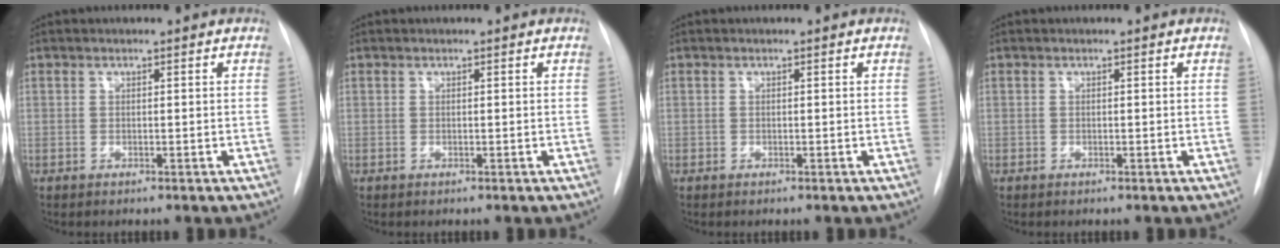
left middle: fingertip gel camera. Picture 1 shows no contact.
{"total": 0.0}
{"total": 0.0}
{"total": 0.0}